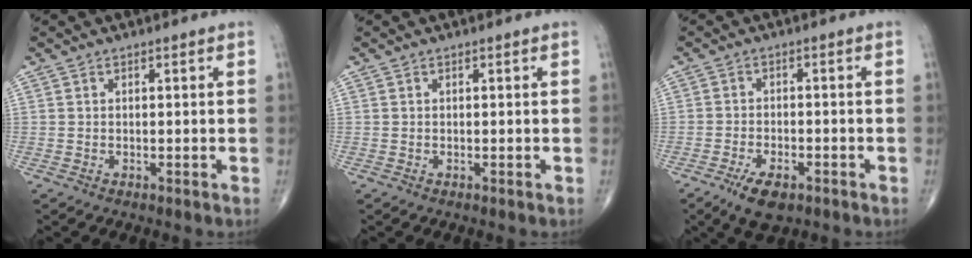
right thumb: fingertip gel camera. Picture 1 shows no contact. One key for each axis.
{"total": 0.0}
{"total": 6.2, "fx": -3.7, "fy": 2.7, "fz": 4.2, "tx": -0.075, "ty": 0.005, "tz": -0.060}